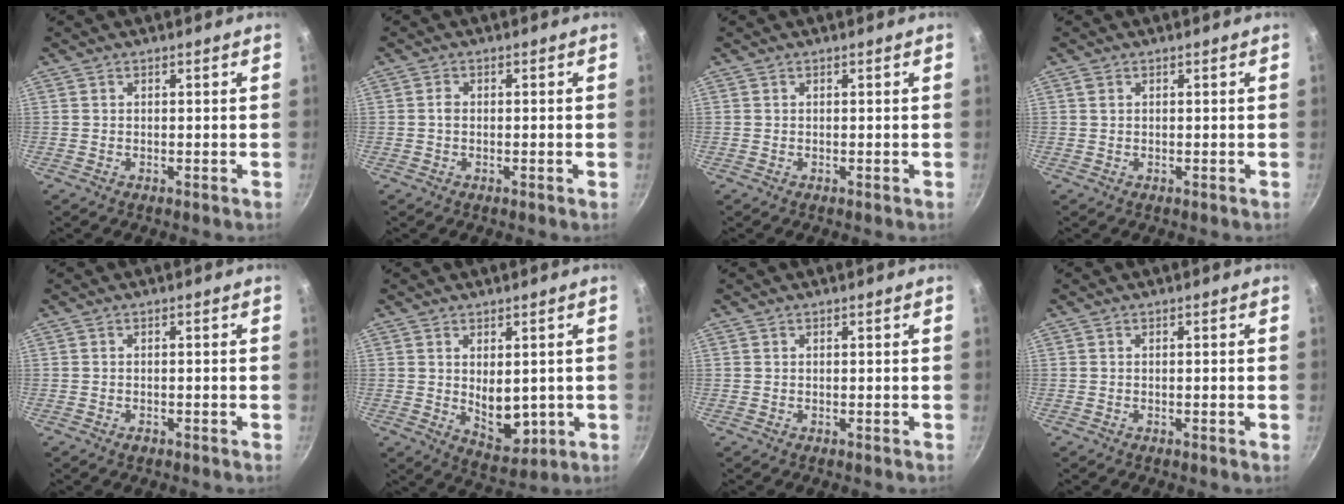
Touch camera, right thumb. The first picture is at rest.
{"total": 1.5, "force": [-0.3, 0.7, 1.2], "torque": [-0.030, 0.006, -0.011]}
{"total": 0.0}
{"total": 0.8, "force": [0.3, 0.6, 0.5], "torque": [-0.009, 0.001, 0.006]}
{"total": 1.0, "force": [-0.7, 0.4, 0.6], "torque": [-0.017, 0.005, -0.010]}
{"total": 8.1, "force": [0.3, 4.9, 6.4], "torque": [-0.079, -0.026, 0.023]}
{"total": 0.0}
{"total": 0.7, "force": [-0.2, 0.0, 0.6], "torque": [-0.014, 0.002, -0.005]}